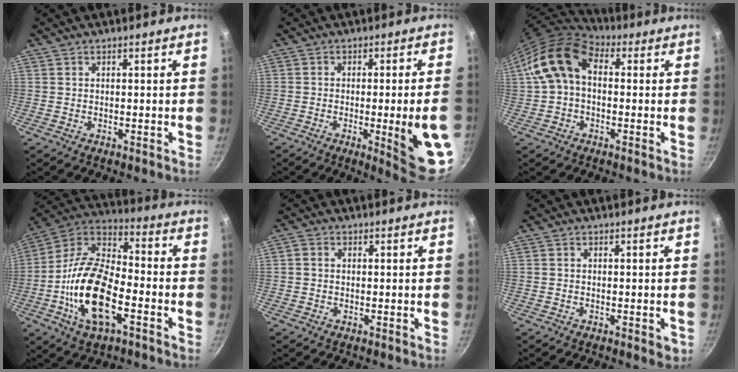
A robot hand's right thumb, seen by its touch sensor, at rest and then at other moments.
{"total": 13.6, "force": [-3.1, 1.9, 13.1], "torque": [-0.150, 0.007, -0.033]}
{"total": 12.3, "force": [1.4, 8.5, 8.8], "torque": [-0.145, 0.030, 0.010]}
{"total": 19.4, "force": [-6.0, 9.4, 15.9], "torque": [-0.292, 0.036, -0.130]}
{"total": 1.5, "force": [0.0, 1.3, 0.9], "torque": [-0.019, 0.007, -0.003]}
{"total": 2.1, "force": [-0.6, 1.0, 1.7], "torque": [-0.020, -0.002, -0.010]}